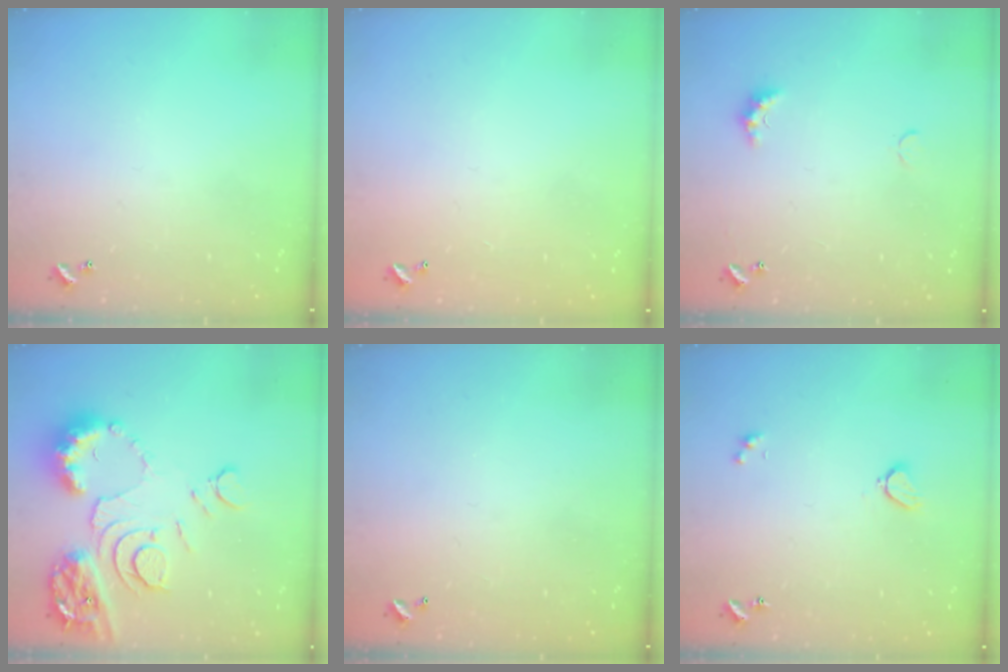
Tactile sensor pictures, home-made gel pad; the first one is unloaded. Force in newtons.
{"total": 2.9, "press": 2.9, "slide": 0.1}
{"total": 2.8, "press": 2.8, "slide": 0.7}
{"total": 14.0, "press": 13.9, "slide": 1.5}
{"total": 2.9, "press": 2.9, "slide": 0.1}
{"total": 1.7, "press": 1.6, "slide": 0.6}